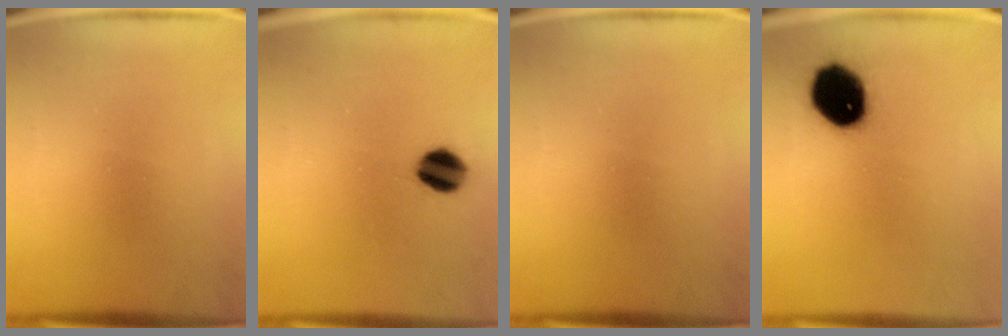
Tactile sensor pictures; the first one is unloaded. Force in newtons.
{"total": 7.5}
{"total": 0.0}
{"total": 14.0}